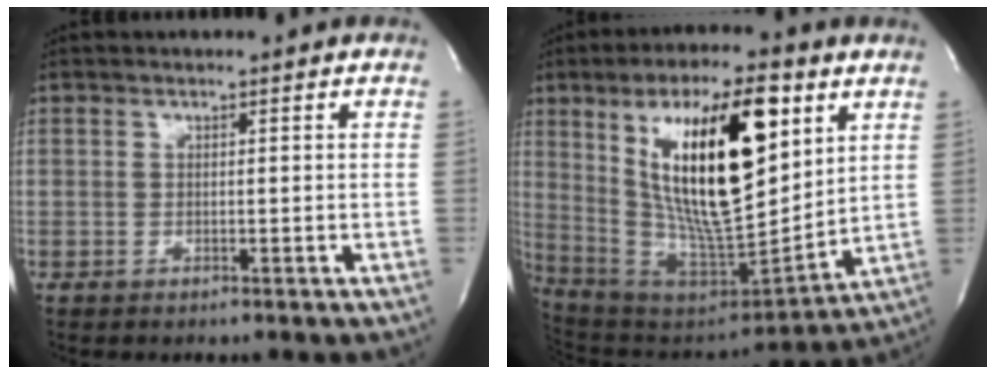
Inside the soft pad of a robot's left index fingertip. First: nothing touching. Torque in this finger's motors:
{"motor_torque": [1.48, -0.66, 1.05, 0.21]}